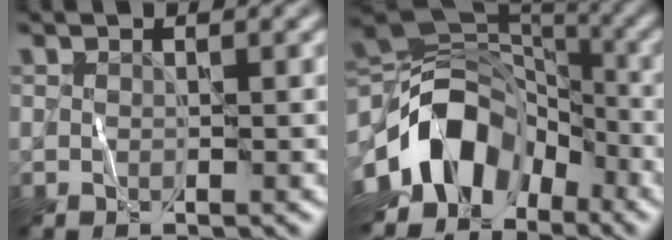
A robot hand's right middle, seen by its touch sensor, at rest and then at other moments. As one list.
[{"total": 11.8, "force": [-5.1, 7.9, 7.1], "torque": [-0.128, 0.010, -0.103]}]